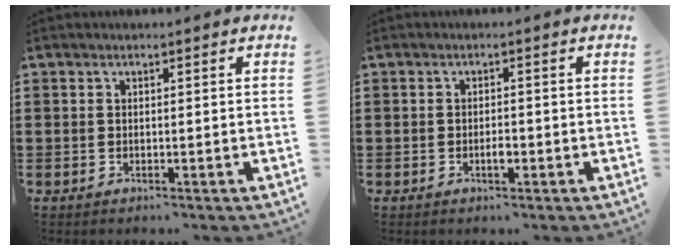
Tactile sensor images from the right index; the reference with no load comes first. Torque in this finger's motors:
{"motor_torque": [0.33, -0.24, 0.01, 0.00]}